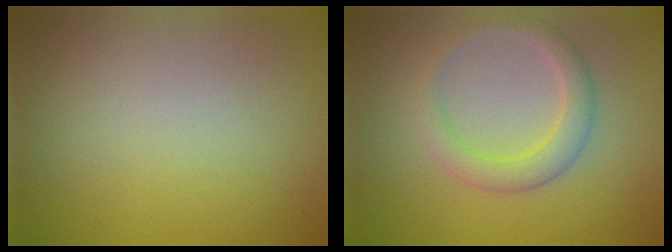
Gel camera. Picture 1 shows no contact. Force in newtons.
{"total": 2.9, "press": 2.9, "slide": 0.2}